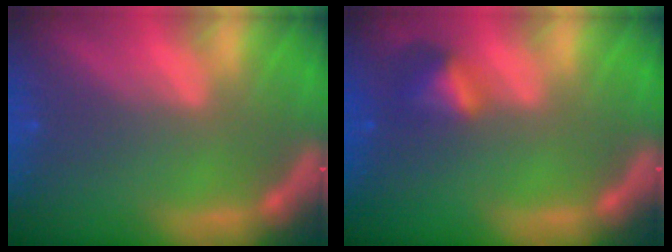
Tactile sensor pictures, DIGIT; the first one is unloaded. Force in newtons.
{"total": 2.4}